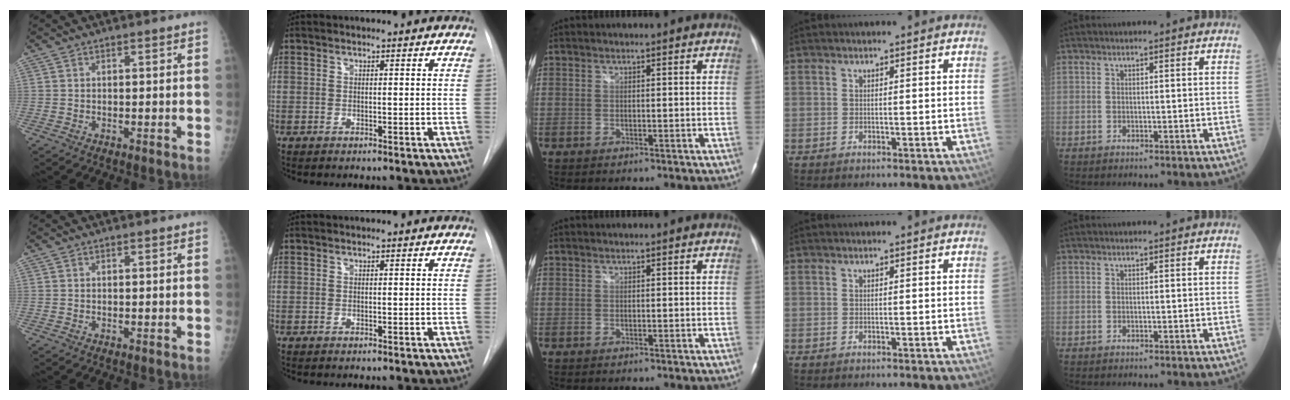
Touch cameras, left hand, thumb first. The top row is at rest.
{}